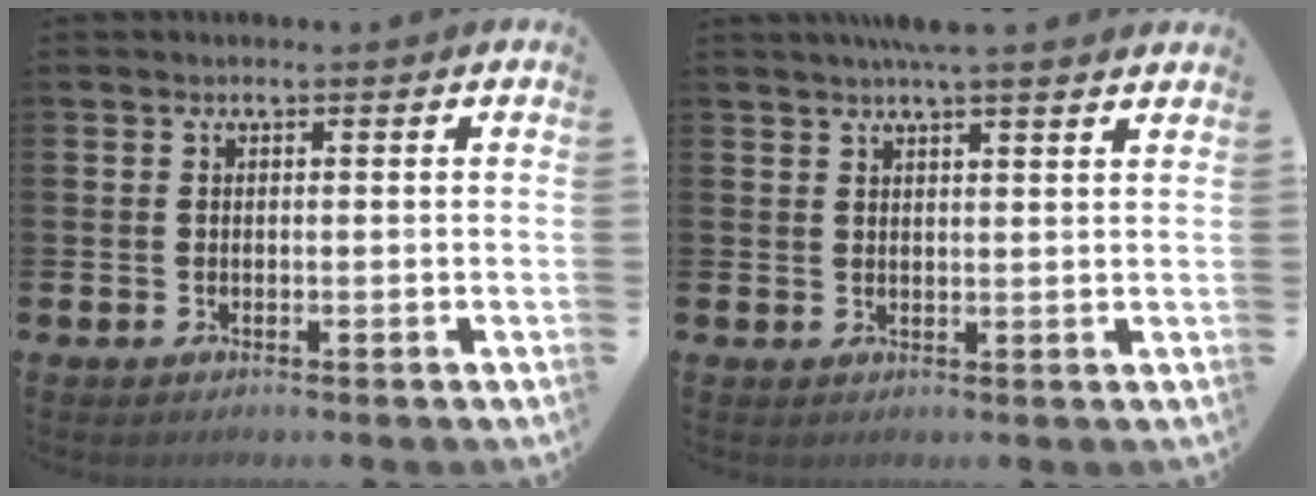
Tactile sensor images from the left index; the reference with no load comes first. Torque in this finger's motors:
{"motor_torque": [1.07, -1.07, 0.42, 0.08]}